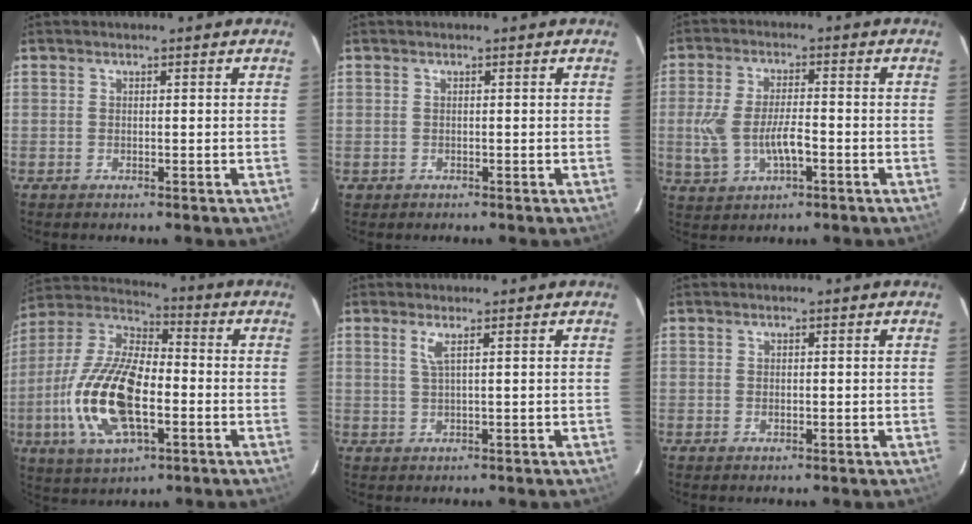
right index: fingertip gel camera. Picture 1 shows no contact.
{"total": 1.1, "force": [-0.3, 1.0, 0.0], "torque": [-0.001, 0.002, -0.001]}
{"total": 9.0, "force": [-2.1, 4.0, 7.7], "torque": [-0.169, -0.001, -0.033]}
{"total": 19.5, "force": [-4.7, 8.7, 16.8], "torque": [-0.357, -0.007, -0.091]}
{"total": 1.9, "force": [0.8, -0.4, 1.7], "torque": [-0.033, -0.003, 0.018]}
{"total": 0.7, "force": [-0.1, 0.6, 0.3], "torque": [-0.004, 0.000, -0.001]}